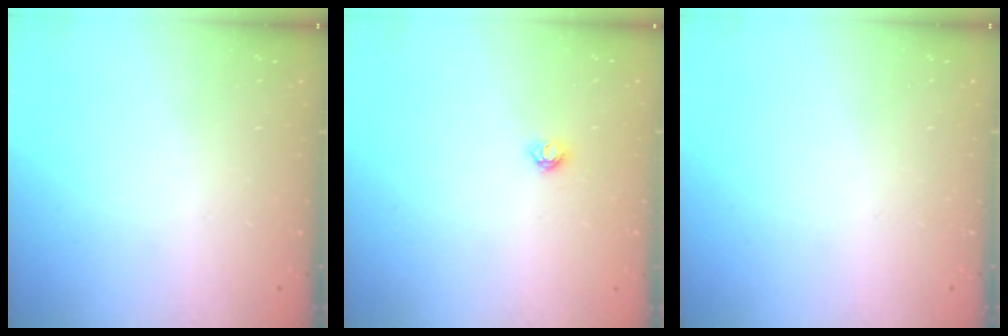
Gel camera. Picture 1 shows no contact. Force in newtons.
{"total": 3.6, "press": 3.5, "slide": 0.3}
{"total": 0.0}